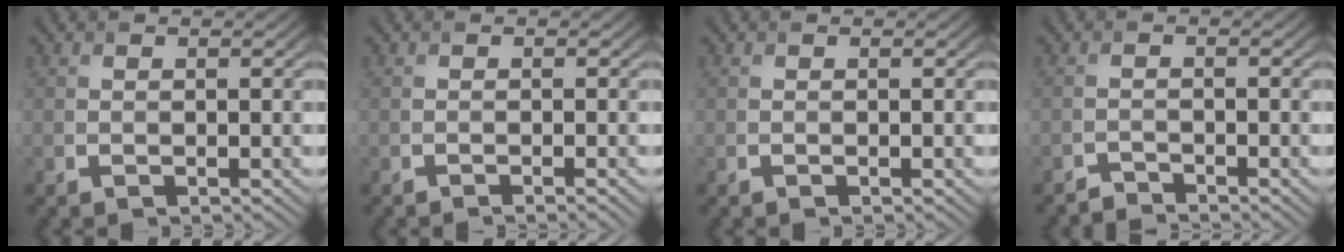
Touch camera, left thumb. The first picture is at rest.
{"total": 0.8, "force": [-0.4, 0.1, 0.6], "torque": [-0.005, -0.002, -0.014]}
{"total": 0.0}
{"total": 1.7, "force": [-1.7, 0.0, -0.1], "torque": [0.003, -0.003, -0.038]}